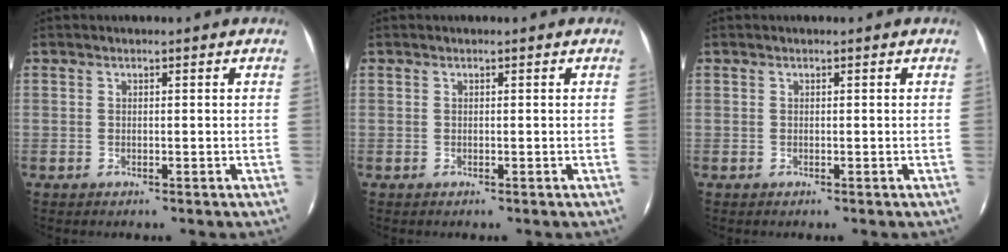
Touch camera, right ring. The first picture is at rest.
{"total": 0.0}
{"total": 0.0}